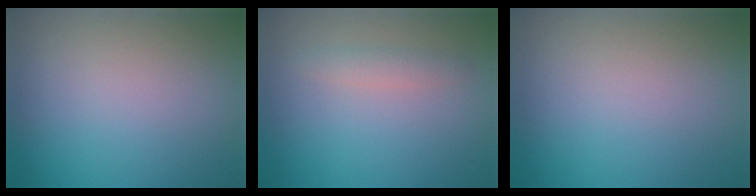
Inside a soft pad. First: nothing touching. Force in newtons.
{"total": 1.3, "press": 1.3, "slide": 0.0}
{"total": 0.0}